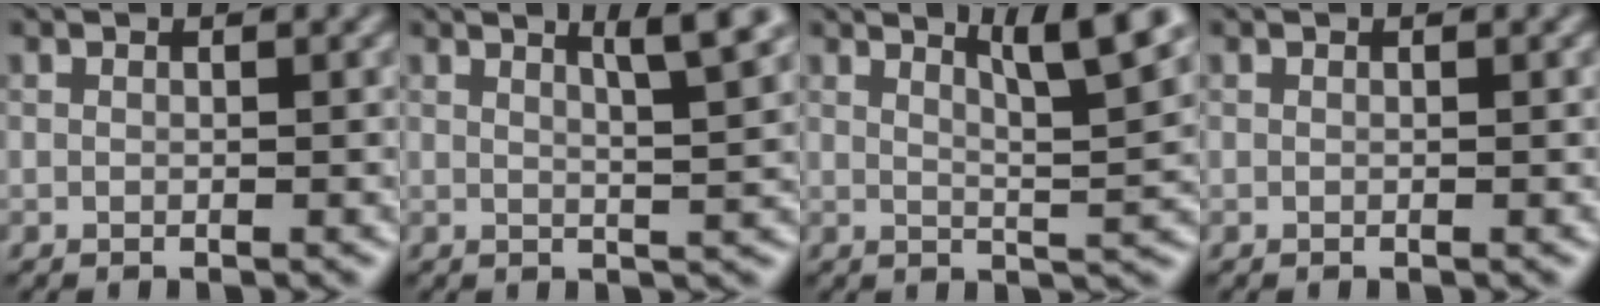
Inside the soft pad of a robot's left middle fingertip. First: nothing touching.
{"total": 4.4, "force": [2.5, 0.7, 3.5], "torque": [-0.041, 0.006, 0.032]}
{"total": 6.6, "force": [3.9, 1.1, 5.2], "torque": [-0.060, 0.010, 0.056]}
{"total": 0.0}